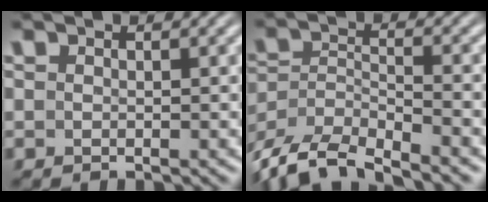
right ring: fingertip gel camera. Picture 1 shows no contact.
{"total": 9.9, "force": [-7.1, 5.5, 4.2], "torque": [-0.100, -0.041, -0.106]}